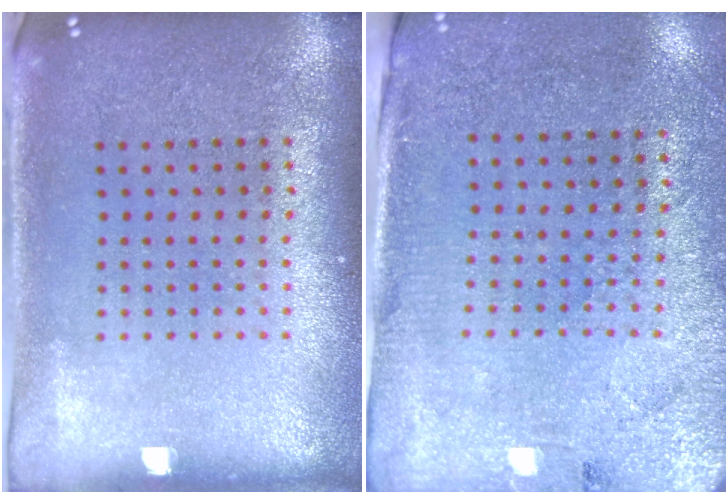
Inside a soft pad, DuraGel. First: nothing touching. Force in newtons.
{"total": 2.7, "press": 2.4, "slide": 1.3}